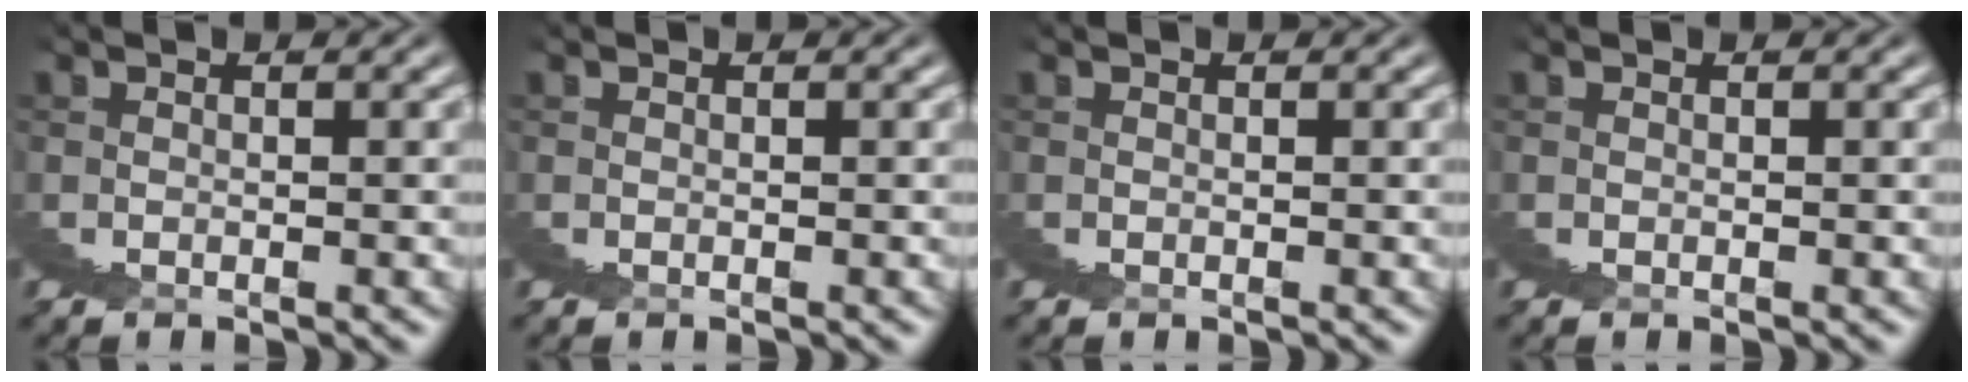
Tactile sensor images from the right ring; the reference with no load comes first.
{"total": 0.0}
{"total": 0.0}
{"total": 0.0}